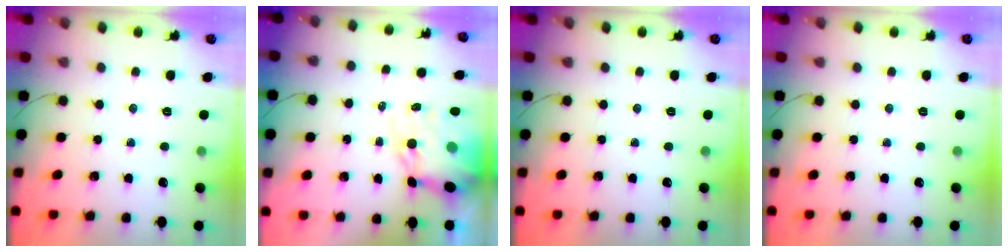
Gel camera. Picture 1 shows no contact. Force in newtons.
{"total": 13.0, "press": 12.6, "slide": 3.4}
{"total": 0.0}
{"total": 0.0}